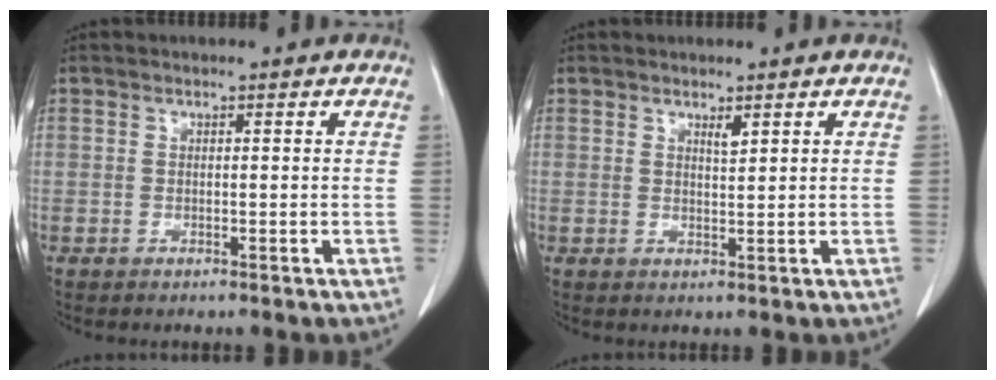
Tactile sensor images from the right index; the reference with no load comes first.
{"total": 1.2, "force": [0.9, 0.2, 0.8], "torque": [-0.018, -0.006, 0.017]}